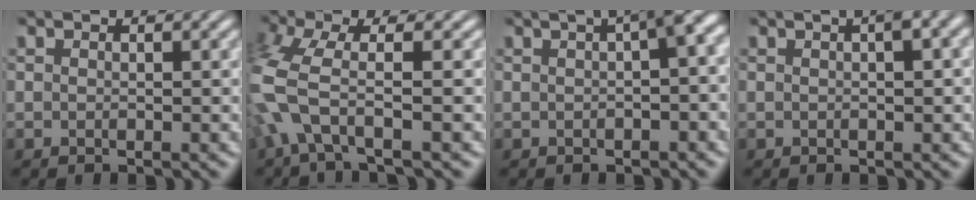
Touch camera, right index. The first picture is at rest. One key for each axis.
{"total": 5.5, "fx": -1.3, "fy": 3.3, "fz": 4.2, "tx": -0.134, "ty": -0.022, "tz": -0.018}
{"total": 7.0, "fx": 2.4, "fy": 2.9, "fz": 5.9, "tx": -0.061, "ty": 0.040, "tz": 0.021}
{"total": 2.8, "fx": 1.0, "fy": 0.8, "fz": 2.5, "tx": -0.012, "ty": 0.020, "tz": 0.007}